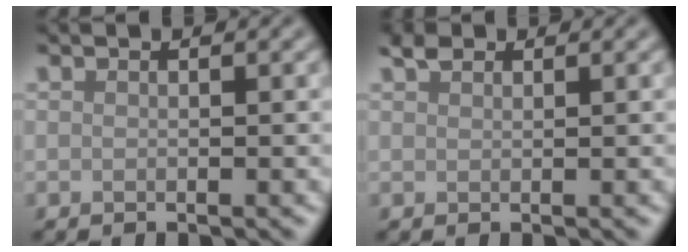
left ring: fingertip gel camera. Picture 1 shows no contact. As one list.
[{"total": 1.2, "force": [1.0, 0.6, 0.4], "torque": [-0.009, 0.003, 0.018]}]